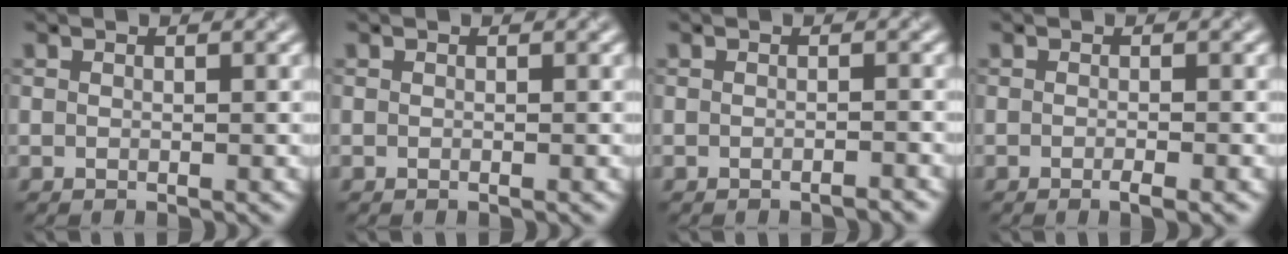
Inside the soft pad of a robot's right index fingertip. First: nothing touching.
{"total": 0.0}
{"total": 1.2, "force": [-0.8, 0.3, 0.8], "torque": [-0.005, 0.001, -0.010]}
{"total": 1.3, "force": [-0.6, 0.4, 1.1], "torque": [-0.012, -0.003, -0.010]}